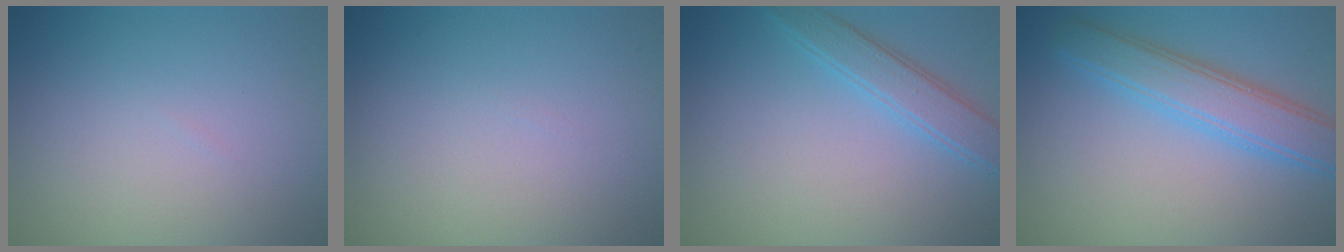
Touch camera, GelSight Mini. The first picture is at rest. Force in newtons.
{"total": 0.0}
{"total": 2.8, "press": 2.8, "slide": 0.2}
{"total": 4.5, "press": 4.5, "slide": 0.2}